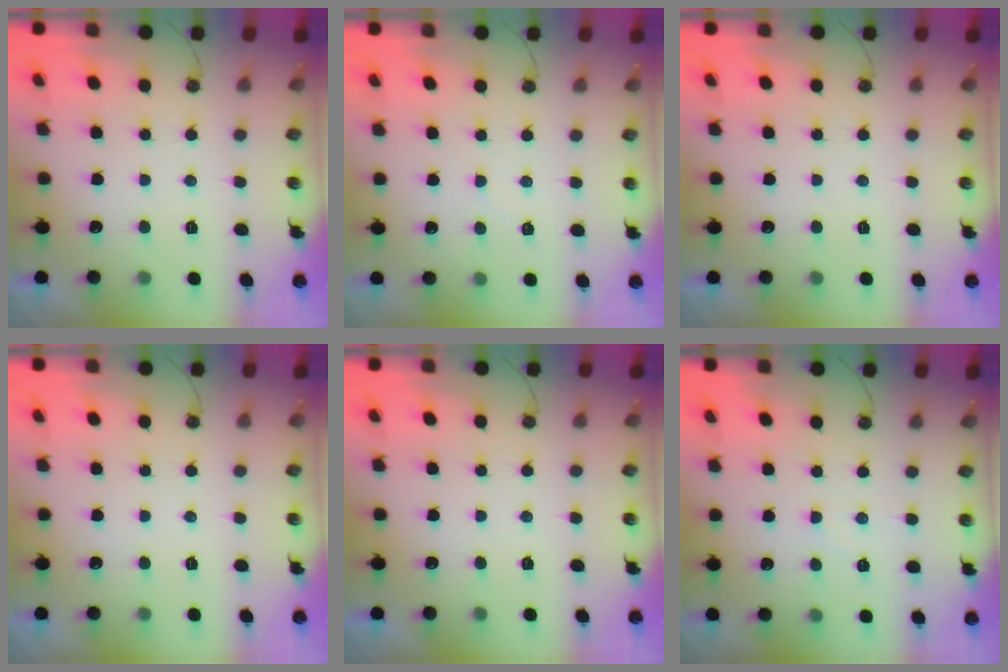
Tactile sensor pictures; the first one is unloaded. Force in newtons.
{"total": 5.9, "press": 5.9, "slide": 0.6}
{"total": 0.0}
{"total": 0.0}
{"total": 0.0}
{"total": 2.7, "press": 2.6, "slide": 0.6}